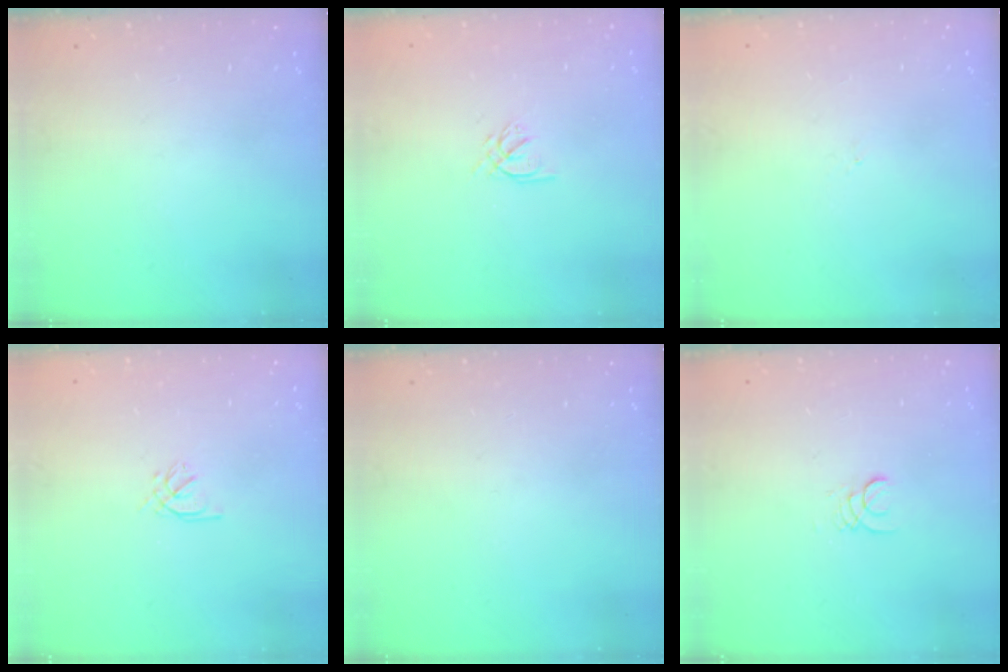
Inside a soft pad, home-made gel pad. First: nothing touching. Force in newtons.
{"total": 2.2, "press": 2.2, "slide": 0.2}
{"total": 0.0}
{"total": 0.9, "press": 0.8, "slide": 0.5}
{"total": 0.0}
{"total": 1.2, "press": 1.2, "slide": 0.0}